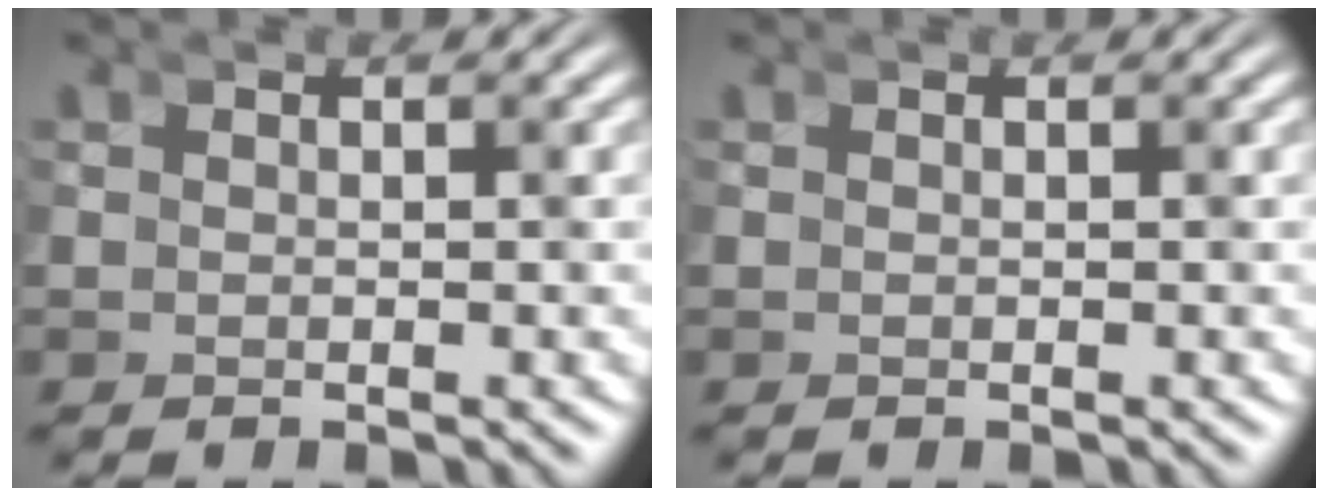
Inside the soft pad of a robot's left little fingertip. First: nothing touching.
{"total": 0.0}